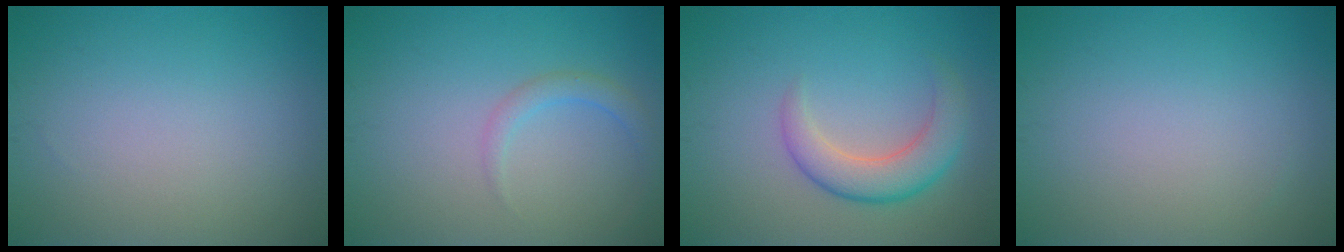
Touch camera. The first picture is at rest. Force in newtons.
{"total": 1.6, "press": 1.6, "slide": 0.1}
{"total": 4.1, "press": 4.1, "slide": 0.4}
{"total": 0.0}